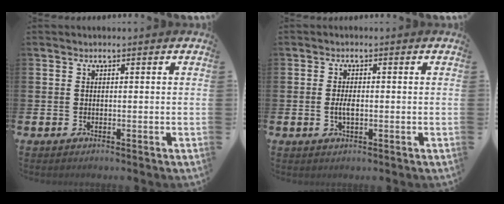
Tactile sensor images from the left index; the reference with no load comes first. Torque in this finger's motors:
{"motor_torque": [0.61, 0.28, 0.06, 0.11]}